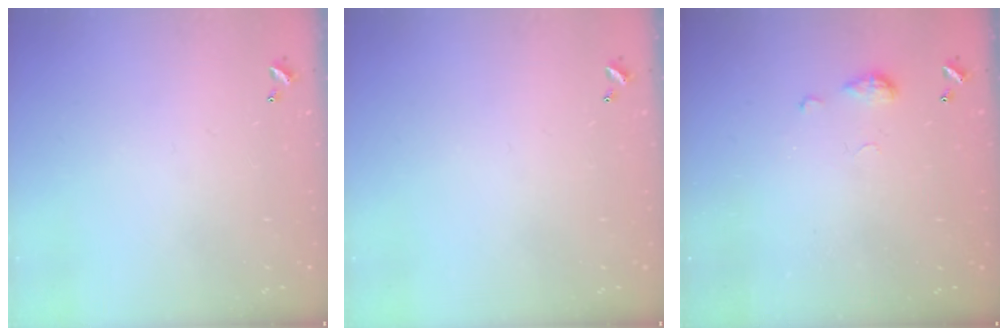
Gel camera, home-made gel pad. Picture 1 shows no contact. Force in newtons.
{"total": 0.0}
{"total": 4.9, "press": 4.8, "slide": 0.7}